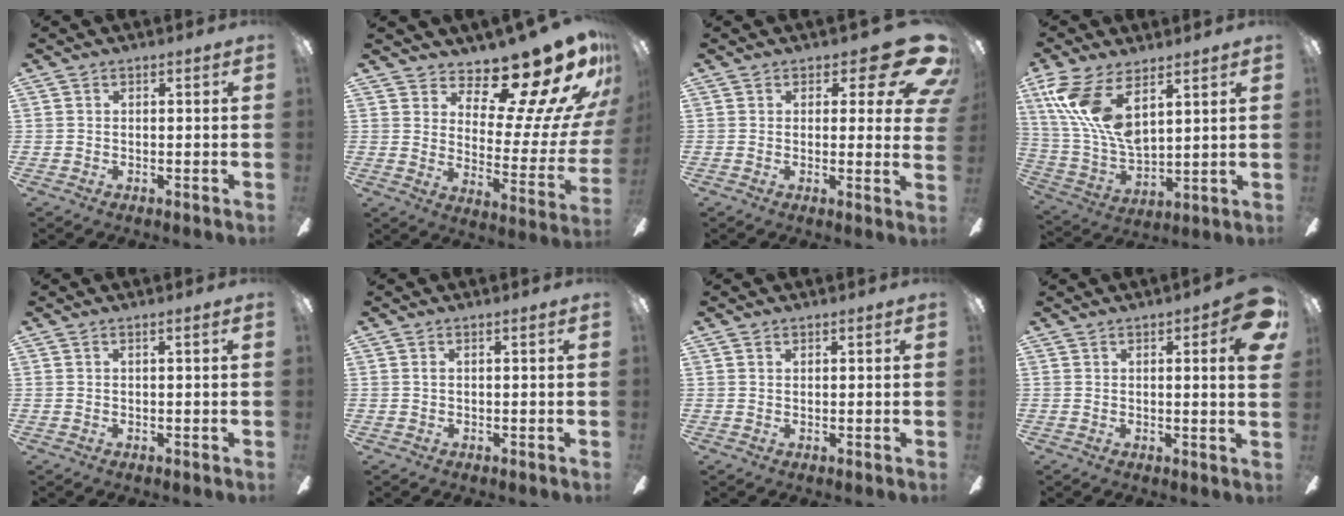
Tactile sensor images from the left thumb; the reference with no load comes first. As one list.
[{"total": 18.7, "force": [14.5, 5.4, 10.4], "torque": [-0.145, -0.124, 0.237]}, {"total": 13.3, "force": [7.2, 5.3, 9.7], "torque": [-0.116, -0.051, 0.125]}, {"total": 15.8, "force": [8.2, 6.7, 11.7], "torque": [-0.265, -0.031, 0.147]}, {"total": 0.9, "force": [0.1, 0.0, 0.9], "torque": [-0.015, -0.001, 0.002]}, {"total": 1.1, "force": [0.0, 0.1, 1.1], "torque": [-0.020, -0.001, 0.000]}, {"total": 0.6, "force": [0.5, 0.3, 0.3], "torque": [-0.006, 0.003, 0.008]}, {"total": 6.6, "force": [2.6, 1.3, 5.9], "torque": [-0.075, -0.010, 0.037]}]